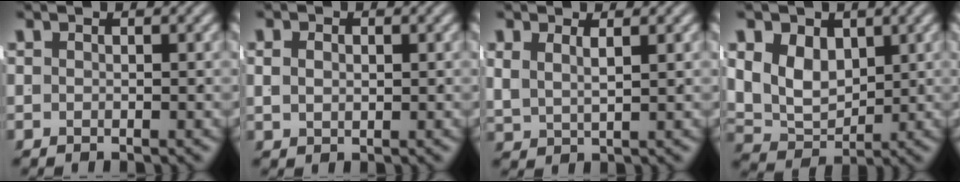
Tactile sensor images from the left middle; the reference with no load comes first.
{"total": 0.9, "force": [0.3, 0.2, 0.8], "torque": [-0.009, -0.007, 0.016]}
{"total": 1.9, "force": [1.0, 0.8, 1.4], "torque": [-0.033, -0.010, 0.032]}
{"total": 8.0, "force": [0.8, 6.7, 4.4], "torque": [-0.100, -0.026, 0.023]}